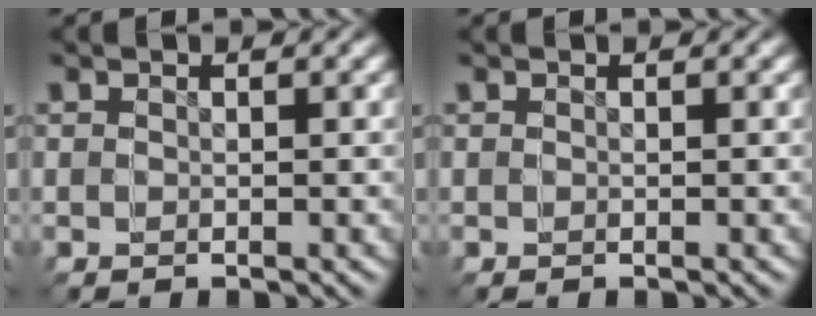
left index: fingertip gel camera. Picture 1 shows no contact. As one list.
[{"total": 0.0}]